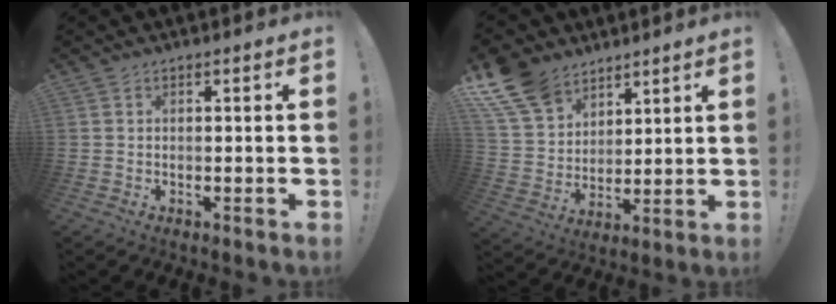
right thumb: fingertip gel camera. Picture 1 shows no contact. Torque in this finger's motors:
{"motor_torque": [1.14, 1.16, 0.14, 0.03, 0.03]}